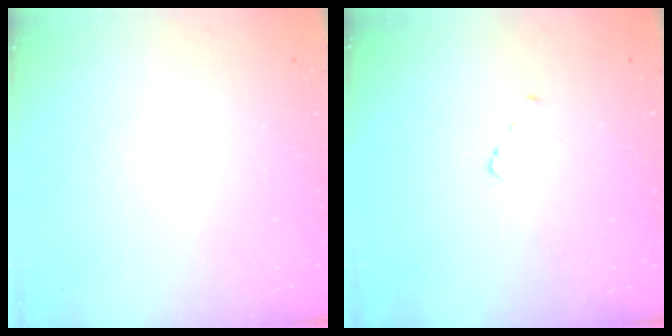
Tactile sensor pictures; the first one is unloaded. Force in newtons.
{"total": 2.7, "press": 2.7, "slide": 0.3}